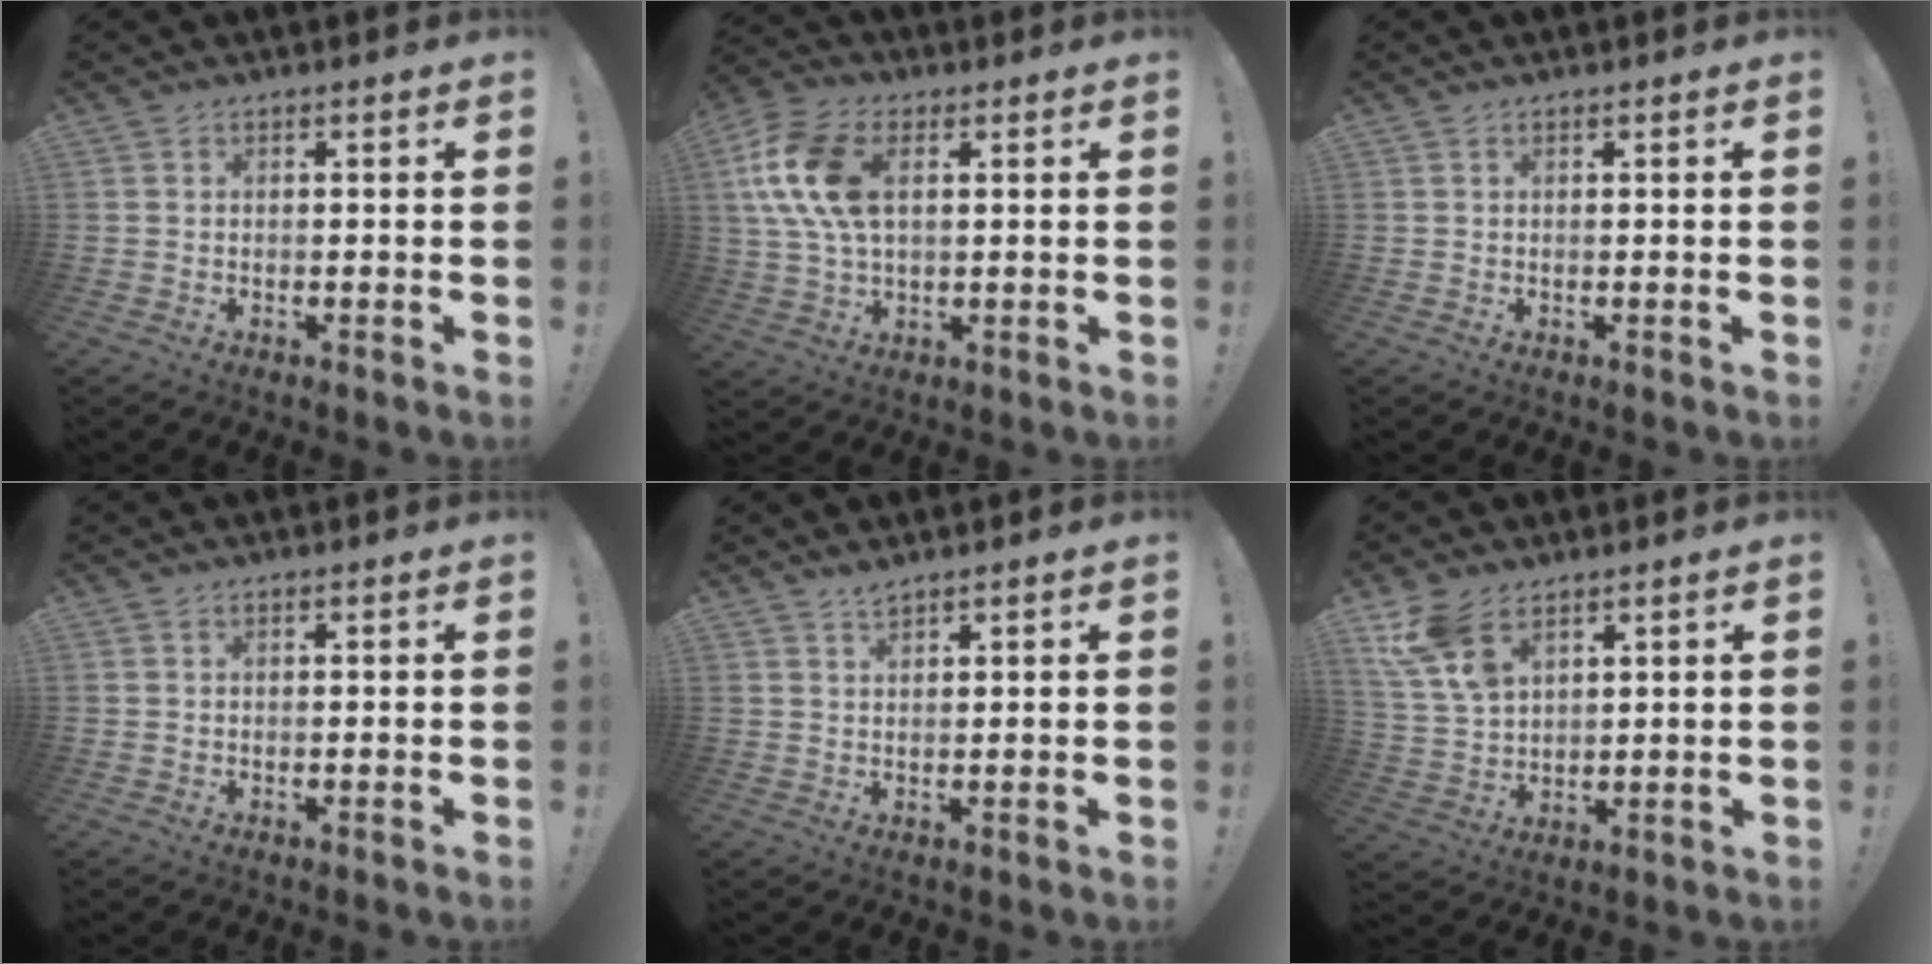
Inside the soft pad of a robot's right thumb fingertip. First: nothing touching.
{"total": 15.5, "force": [3.8, 9.7, 11.4], "torque": [-0.231, 0.004, 0.074]}
{"total": 0.0}
{"total": 0.0}
{"total": 2.2, "force": [2.0, 0.2, 0.8], "torque": [-0.009, -0.012, 0.036]}
{"total": 11.1, "force": [6.6, 6.1, 6.4], "torque": [-0.126, -0.021, 0.132]}